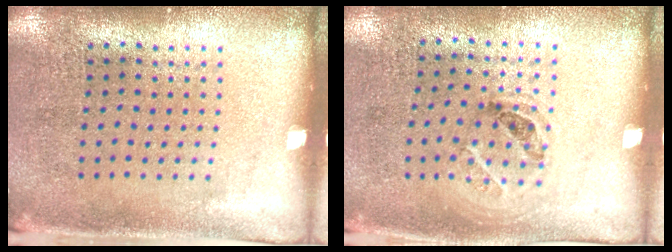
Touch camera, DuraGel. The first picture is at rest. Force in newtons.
{"total": 1.0, "press": 0.7, "slide": 0.7}